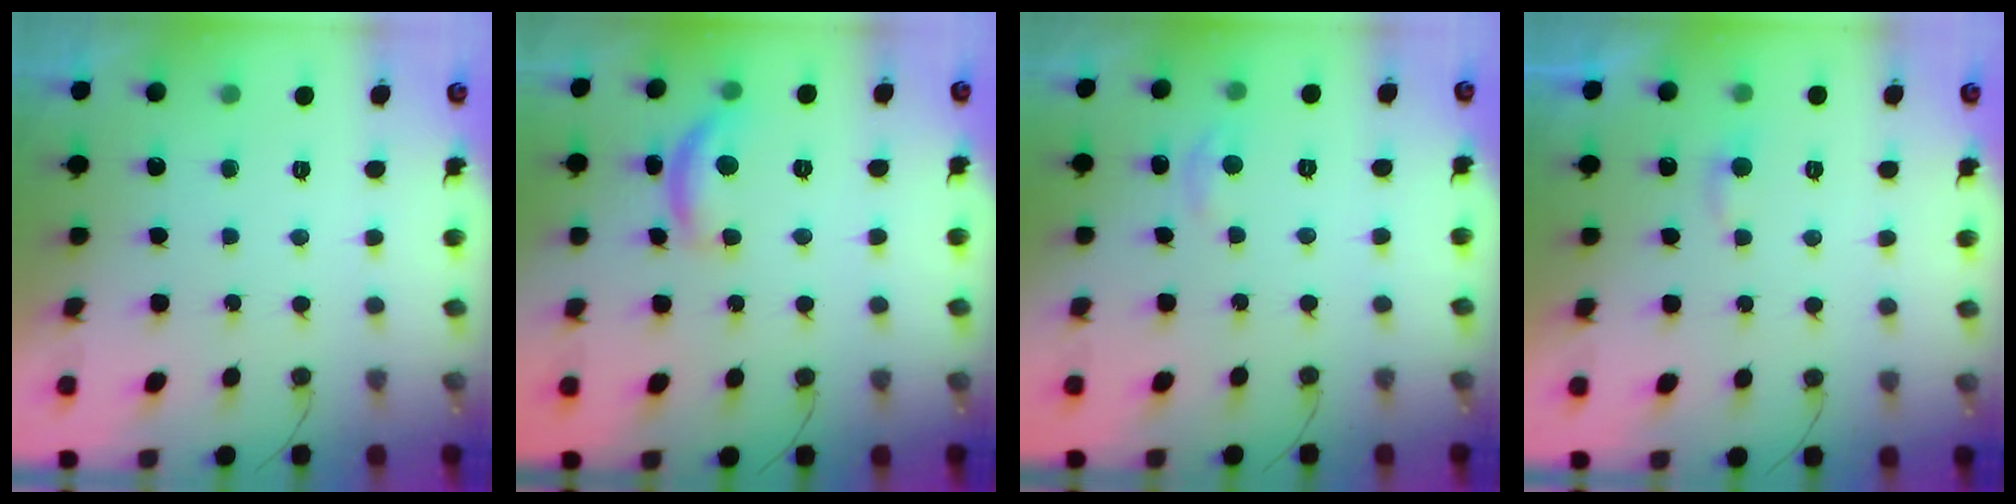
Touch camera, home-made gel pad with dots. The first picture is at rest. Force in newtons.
{"total": 11.6, "press": 11.5, "slide": 0.7}
{"total": 2.8, "press": 2.8, "slide": 0.4}
{"total": 3.0, "press": 3.0, "slide": 0.3}